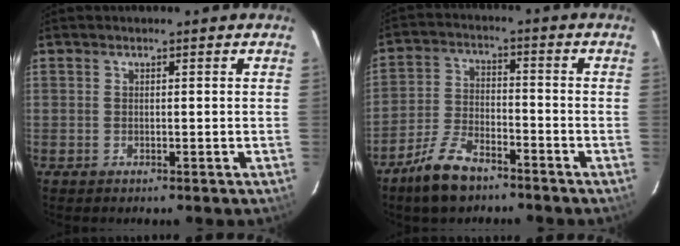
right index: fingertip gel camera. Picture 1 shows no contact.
{"total": 9.5, "force": [-7.1, 3.8, 5.1], "torque": [-0.117, 0.001, -0.135]}